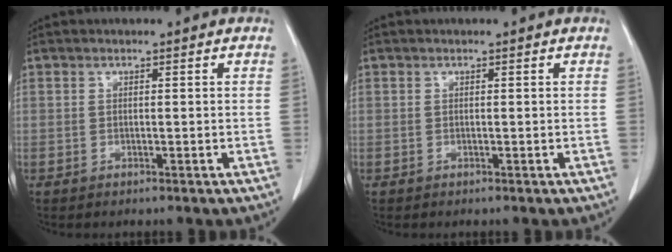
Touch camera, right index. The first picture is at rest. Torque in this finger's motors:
{"motor_torque": [0.00, 0.00, 0.00, 0.00]}